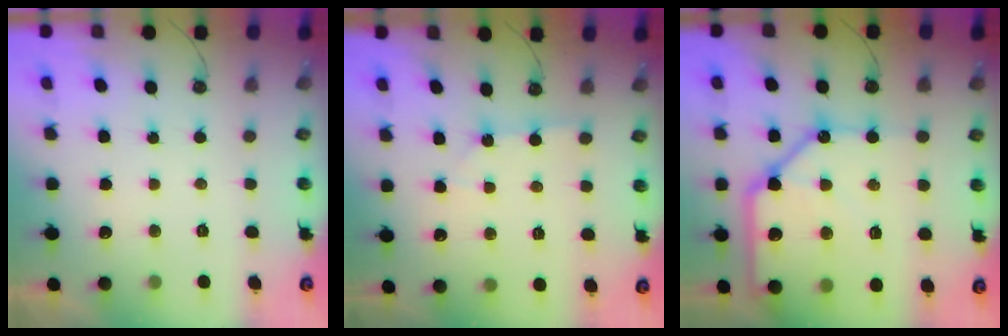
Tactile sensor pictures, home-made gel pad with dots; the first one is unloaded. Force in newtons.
{"total": 1.0, "press": 1.0, "slide": 0.1}
{"total": 19.0, "press": 18.9, "slide": 2.5}